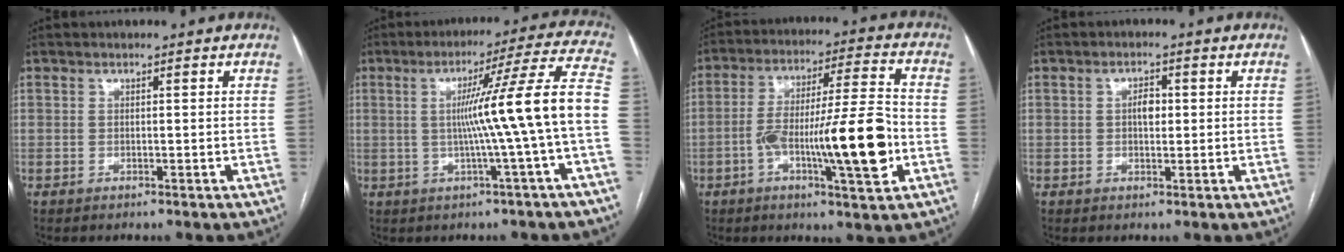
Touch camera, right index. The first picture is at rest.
{"total": 13.4, "force": [-1.4, -2.3, 13.1], "torque": [-0.182, 0.016, -0.020]}
{"total": 15.6, "force": [-4.3, 1.4, 14.9], "torque": [-0.253, 0.009, -0.068]}
{"total": 2.6, "force": [0.3, 1.4, 2.1], "torque": [-0.034, 0.004, 0.003]}